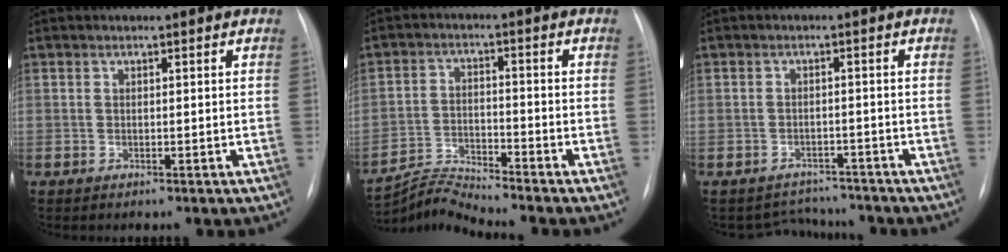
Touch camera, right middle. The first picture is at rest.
{"total": 6.0, "force": [-5.5, -2.2, -0.9], "torque": [-0.006, -0.011, -0.102]}
{"total": 4.9, "force": [-4.4, 1.8, -0.9], "torque": [0.013, 0.019, -0.059]}